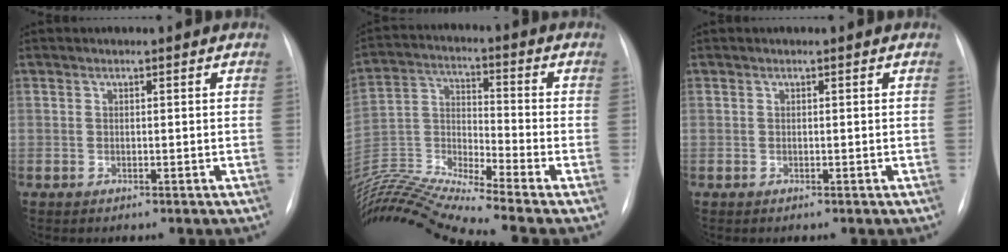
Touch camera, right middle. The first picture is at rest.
{"total": 20.3, "force": [-18.5, -2.0, 8.1], "torque": [-0.184, -0.004, -0.336]}
{"total": 0.0}